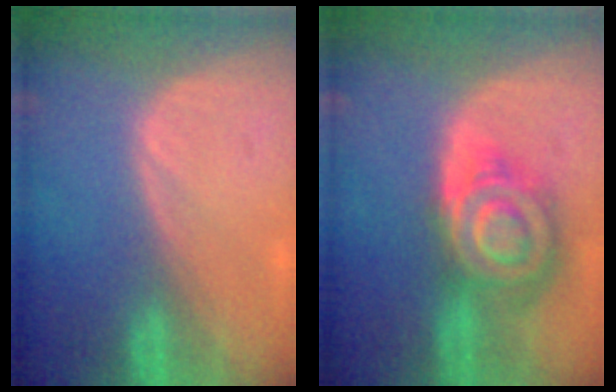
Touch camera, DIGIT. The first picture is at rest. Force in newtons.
{"total": 9.0, "press": 8.9, "slide": 0.6}